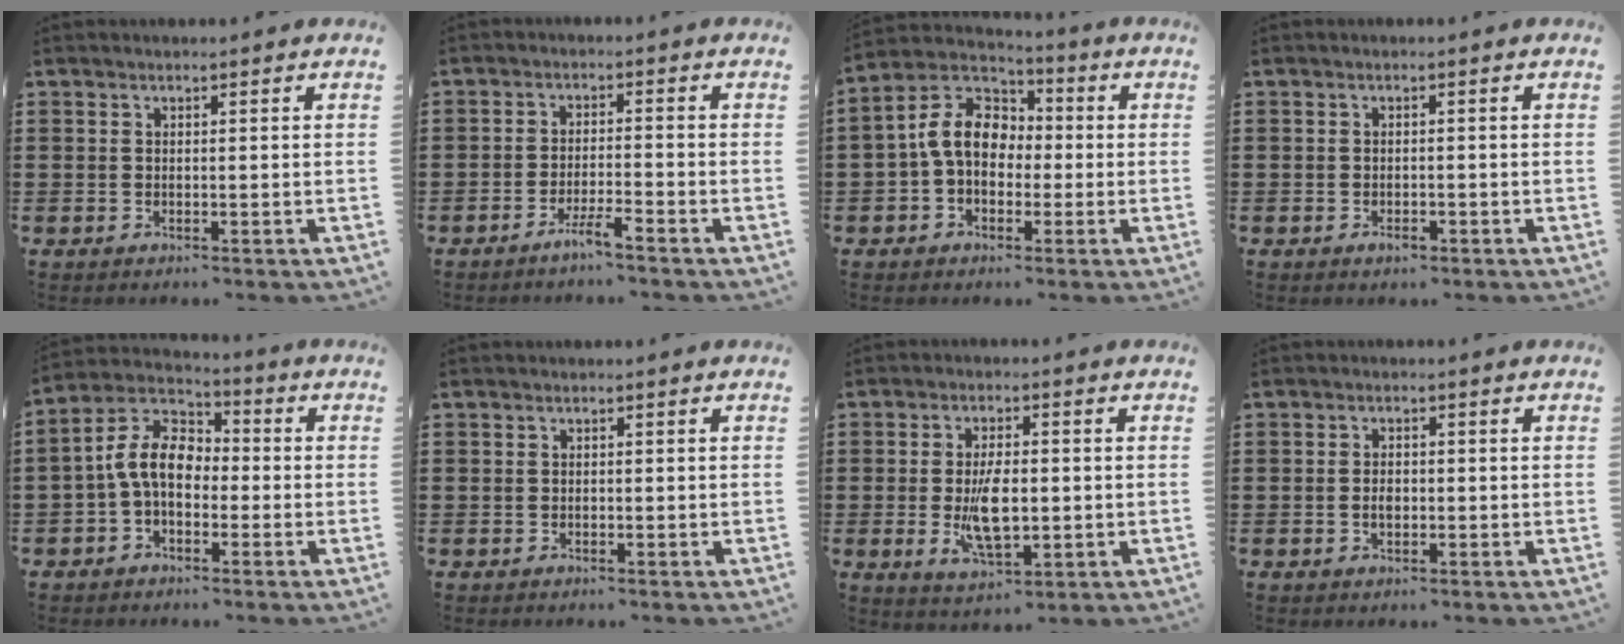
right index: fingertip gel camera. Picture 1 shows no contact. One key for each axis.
{"total": 3.4, "fx": -2.7, "fy": -0.1, "fz": 2.0, "tx": -0.041, "ty": -0.001, "tz": -0.051}
{"total": 9.2, "fx": -0.1, "fy": 6.9, "fz": 6.1, "tx": -0.154, "ty": 0.015, "tz": -0.008}
{"total": 1.2, "fx": -0.9, "fy": 0.6, "fz": 0.7, "tx": -0.016, "ty": -0.004, "tz": -0.016}
{"total": 8.6, "fx": -0.7, "fy": 5.6, "fz": 6.5, "tx": -0.169, "ty": 0.006, "tz": -0.024}
{"total": 0.7, "fx": 0.0, "fy": 0.7, "fz": 0.1, "tx": -0.003, "ty": 0.005, "tz": -0.001}
{"total": 7.1, "fx": -0.8, "fy": 3.2, "fz": 6.3, "tx": -0.123, "ty": -0.006, "tz": -0.017}
{"total": 1.9, "fx": -0.3, "fy": 1.2, "fz": 1.5, "tx": -0.029, "ty": 0.004, "tz": -0.005}